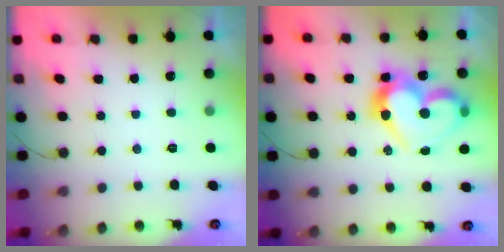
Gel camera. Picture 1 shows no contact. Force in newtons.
{"total": 19.3, "press": 19.1, "slide": 2.5}